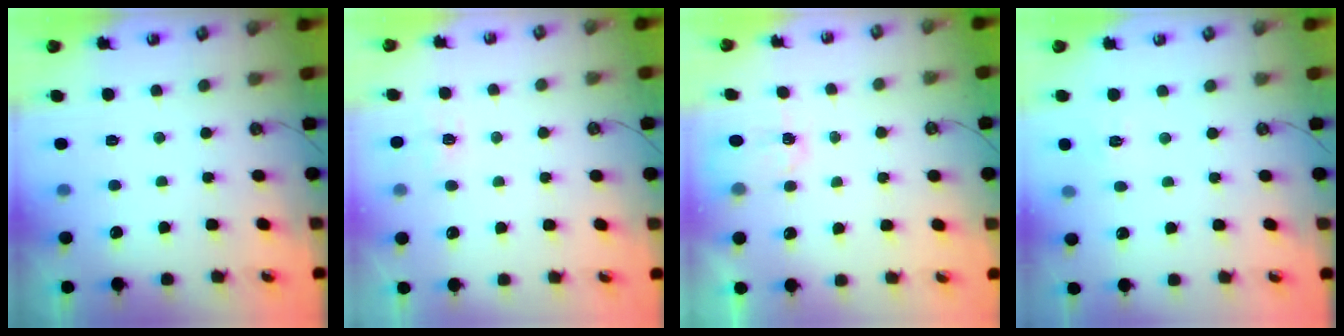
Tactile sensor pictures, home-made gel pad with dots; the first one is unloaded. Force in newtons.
{"total": 5.7, "press": 5.7, "slide": 0.5}
{"total": 2.9, "press": 2.9, "slide": 0.4}
{"total": 4.5, "press": 4.5, "slide": 0.6}